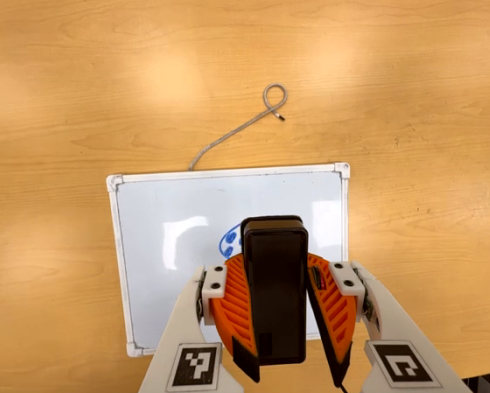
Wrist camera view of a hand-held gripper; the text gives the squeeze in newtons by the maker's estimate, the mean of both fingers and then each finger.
{"total": 10.7, "left": 10.3, "right": 11.0}